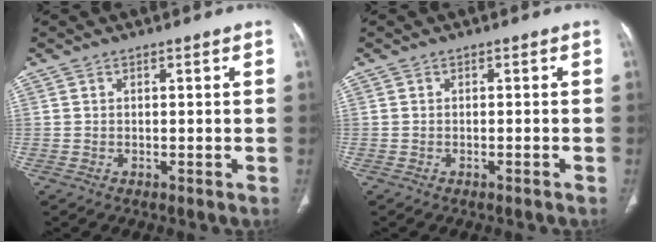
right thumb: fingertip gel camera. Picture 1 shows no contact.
{"total": 0.8, "force": [-0.6, -0.1, 0.5], "torque": [-0.016, 0.006, -0.004]}